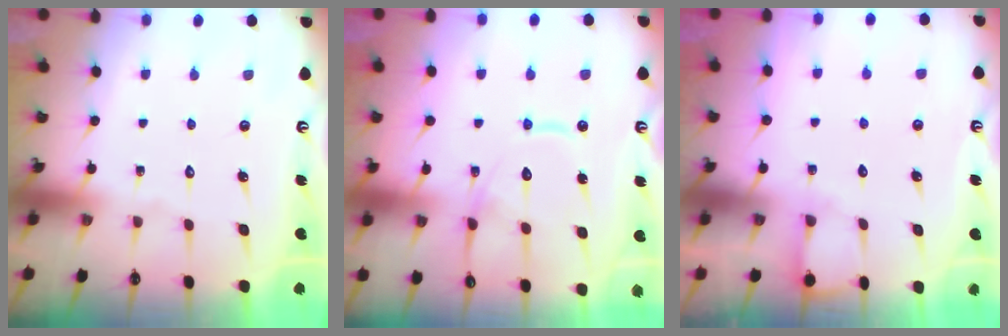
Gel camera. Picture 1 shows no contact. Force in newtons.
{"total": 13.9, "press": 13.8, "slide": 1.3}
{"total": 3.8, "press": 3.8, "slide": 0.4}